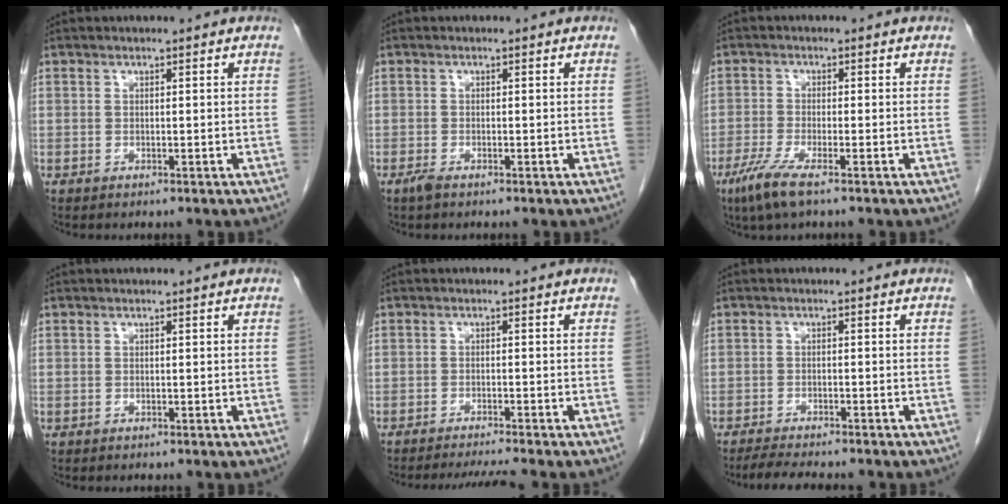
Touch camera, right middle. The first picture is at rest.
{"total": 1.1, "force": [-0.8, 0.2, 0.7], "torque": [-0.021, -0.003, -0.016]}
{"total": 5.0, "force": [-3.2, 0.4, 3.8], "torque": [-0.086, -0.015, -0.064]}
{"total": 0.0}
{"total": 4.6, "force": [-4.1, -1.3, 1.6], "torque": [-0.021, -0.013, -0.066]}
{"total": 5.9, "force": [-5.2, 0.7, 2.7], "torque": [-0.041, -0.014, -0.081]}